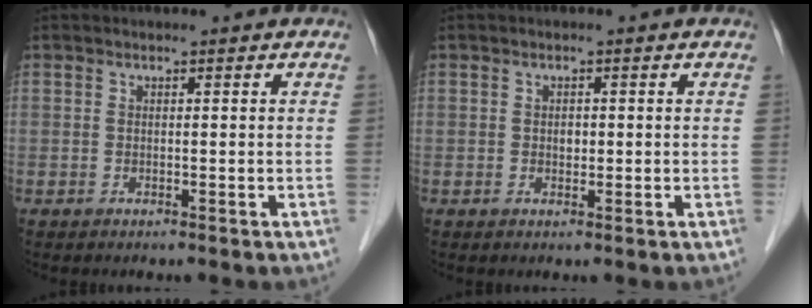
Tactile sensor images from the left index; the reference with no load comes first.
{"total": 1.2, "force": [0.0, 0.8, 0.8], "torque": [-0.013, 0.002, 0.001]}